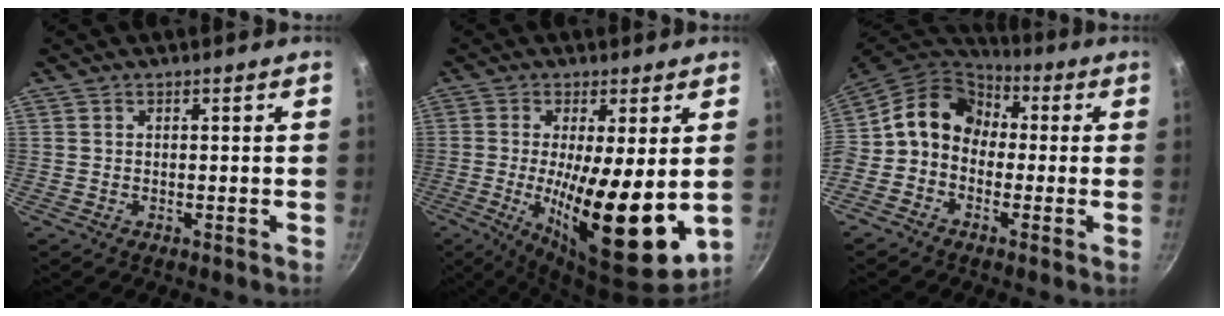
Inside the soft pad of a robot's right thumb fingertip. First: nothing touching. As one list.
[{"total": 17.4, "force": [-1.0, 5.0, 16.6], "torque": [-0.263, -0.024, -0.010]}, {"total": 14.6, "force": [0.7, 11.6, 8.8], "torque": [-0.137, 0.050, -0.015]}]